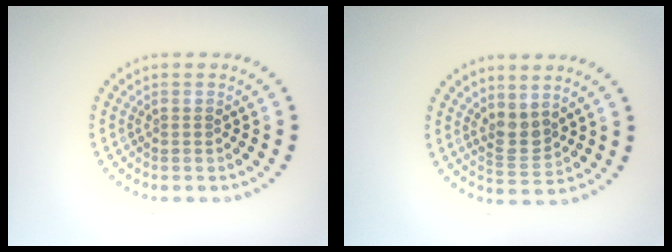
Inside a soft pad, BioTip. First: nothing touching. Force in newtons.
{"total": 2.1, "press": 1.7, "slide": 1.2}